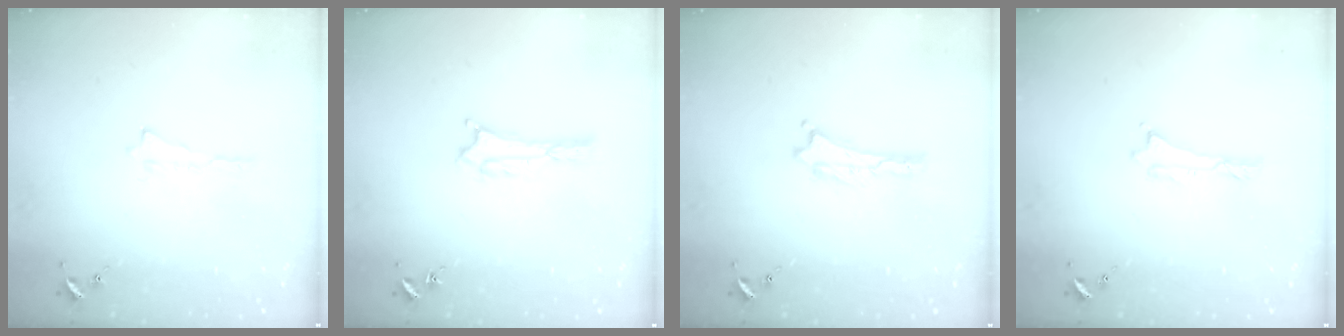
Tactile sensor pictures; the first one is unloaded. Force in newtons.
{"total": 1.7, "press": 1.7, "slide": 0.3}
{"total": 0.0}
{"total": 0.0}